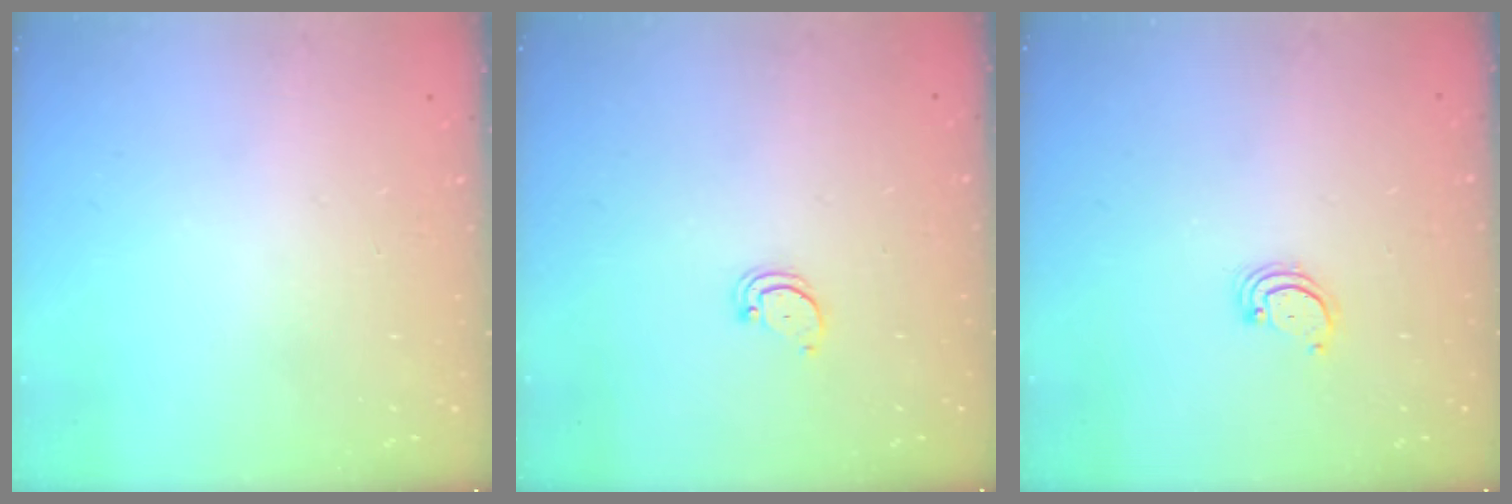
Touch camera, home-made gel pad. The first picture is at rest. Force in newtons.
{"total": 2.5, "press": 2.5, "slide": 0.3}
{"total": 2.5, "press": 2.5, "slide": 0.3}